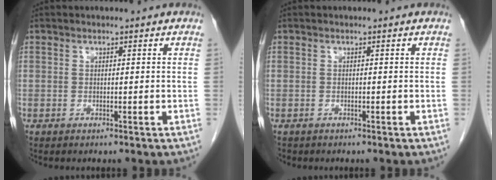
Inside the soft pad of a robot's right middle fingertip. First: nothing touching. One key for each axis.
{"total": 0.6, "fx": -0.5, "fy": 0.3, "fz": 0.0, "tx": -0.009, "ty": 0.001, "tz": -0.010}